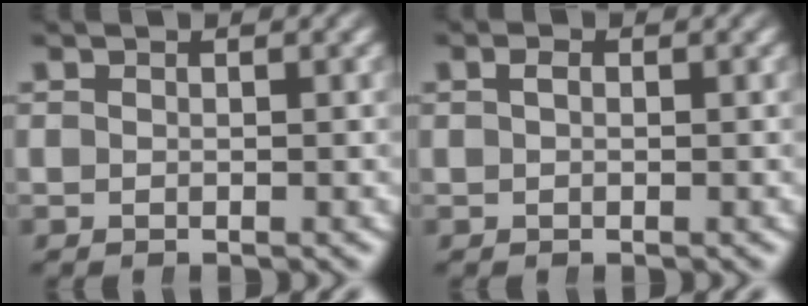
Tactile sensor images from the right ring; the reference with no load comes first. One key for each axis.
{"total": 0.9, "fx": 0.1, "fy": 0.5, "fz": 0.7, "tx": -0.015, "ty": 0.003, "tz": 0.003}